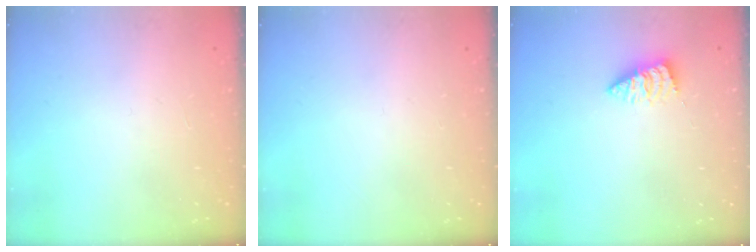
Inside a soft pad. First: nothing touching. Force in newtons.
{"total": 0.0}
{"total": 2.0, "press": 2.0, "slide": 0.2}